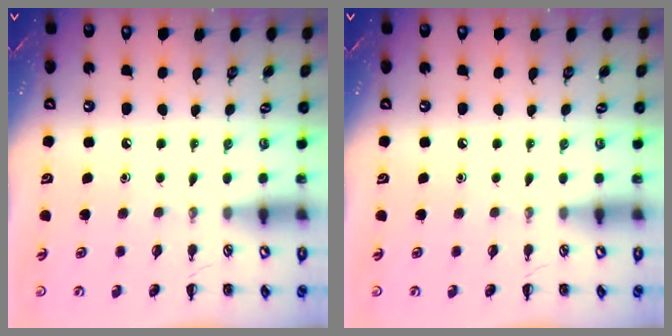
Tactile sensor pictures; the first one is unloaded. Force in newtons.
{"total": 0.0}